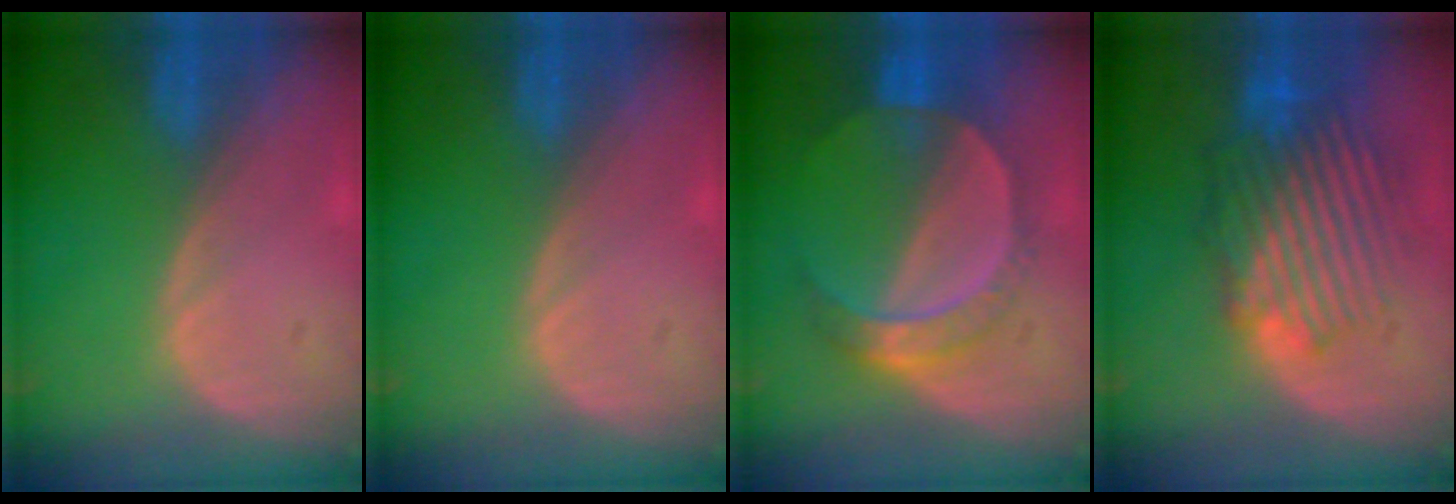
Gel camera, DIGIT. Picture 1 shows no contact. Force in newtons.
{"total": 0.0}
{"total": 7.2, "press": 6.3, "slide": 3.5}
{"total": 9.7, "press": 9.0, "slide": 3.6}